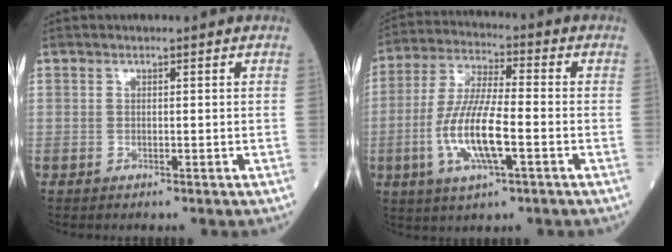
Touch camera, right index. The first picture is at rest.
{"total": 11.8, "force": [-3.2, 2.3, 11.1], "torque": [-0.235, -0.006, -0.060]}